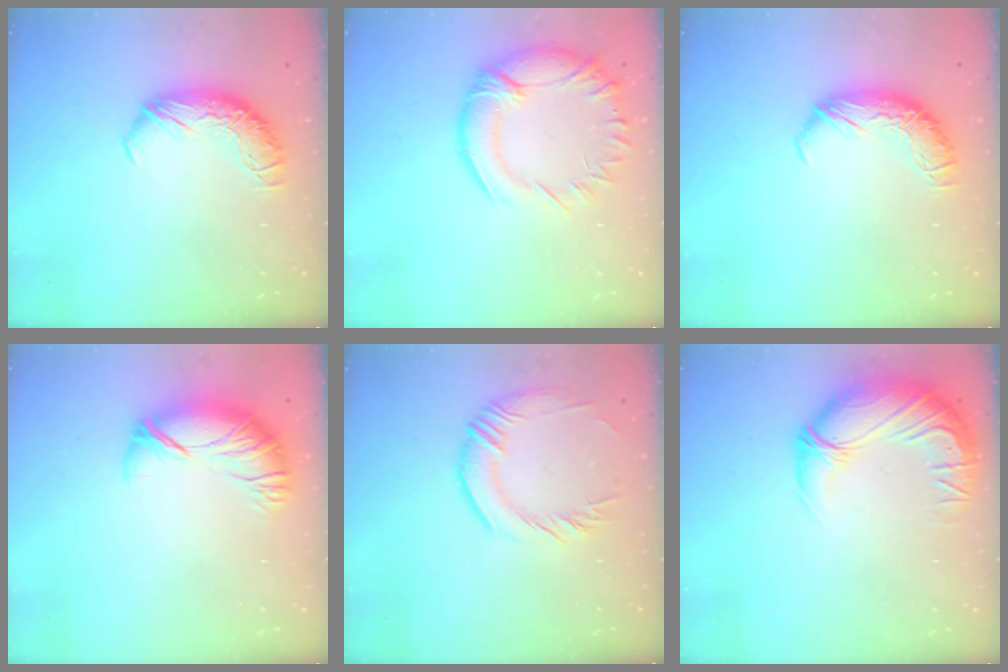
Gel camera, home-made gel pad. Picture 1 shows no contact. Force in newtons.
{"total": 6.0, "press": 5.0, "slide": 3.4}
{"total": 0.0}
{"total": 2.6, "press": 1.8, "slide": 1.9}
{"total": 2.0, "press": 1.6, "slide": 1.2}
{"total": 6.3, "press": 5.0, "slide": 3.7}